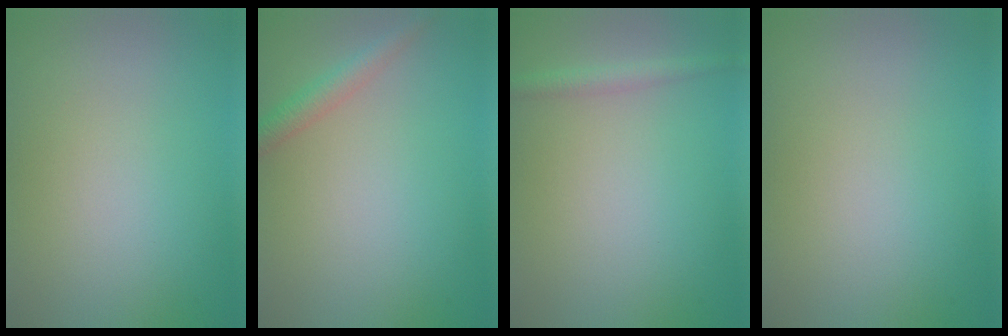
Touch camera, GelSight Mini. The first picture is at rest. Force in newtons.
{"total": 2.0, "press": 2.0, "slide": 0.0}
{"total": 1.5, "press": 1.5, "slide": 0.0}
{"total": 0.0}